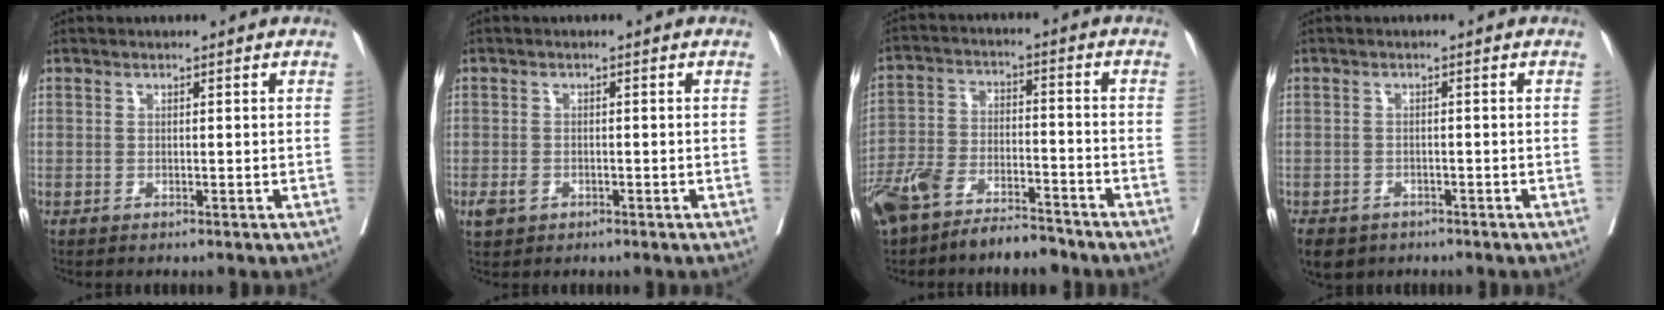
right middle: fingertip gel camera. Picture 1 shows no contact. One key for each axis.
{"total": 2.2, "fx": -1.0, "fy": 1.6, "fz": 1.2, "tx": -0.022, "ty": 0.001, "tz": -0.011}
{"total": 11.8, "fx": -9.6, "fy": 3.7, "fz": 5.8, "tx": -0.116, "ty": -0.001, "tz": -0.173}
{"total": 6.7, "fx": -4.5, "fy": 4.6, "fz": 2.0, "tx": -0.045, "ty": -0.003, "tz": -0.064}